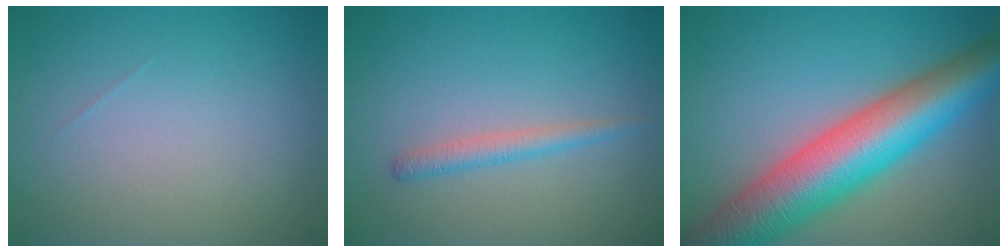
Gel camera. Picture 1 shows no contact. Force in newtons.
{"total": 1.7, "press": 1.7, "slide": 0.0}
{"total": 11.7, "press": 11.7, "slide": 0.6}